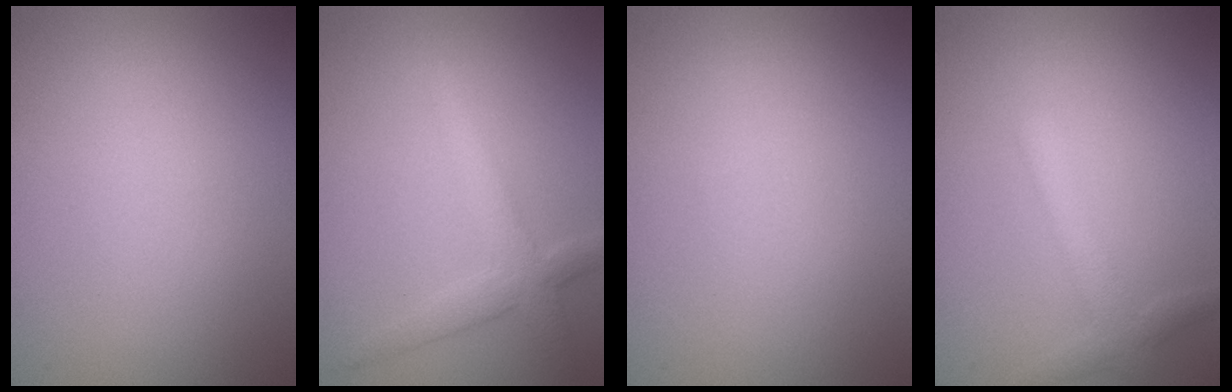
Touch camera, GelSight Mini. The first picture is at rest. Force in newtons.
{"total": 3.2, "press": 3.2, "slide": 0.2}
{"total": 0.0}
{"total": 2.2, "press": 2.2, "slide": 0.2}